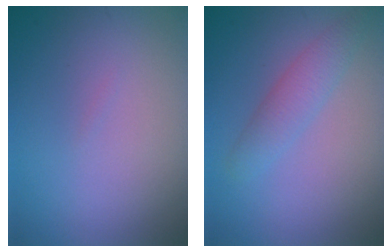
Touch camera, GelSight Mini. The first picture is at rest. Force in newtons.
{"total": 2.3, "press": 2.3, "slide": 0.1}